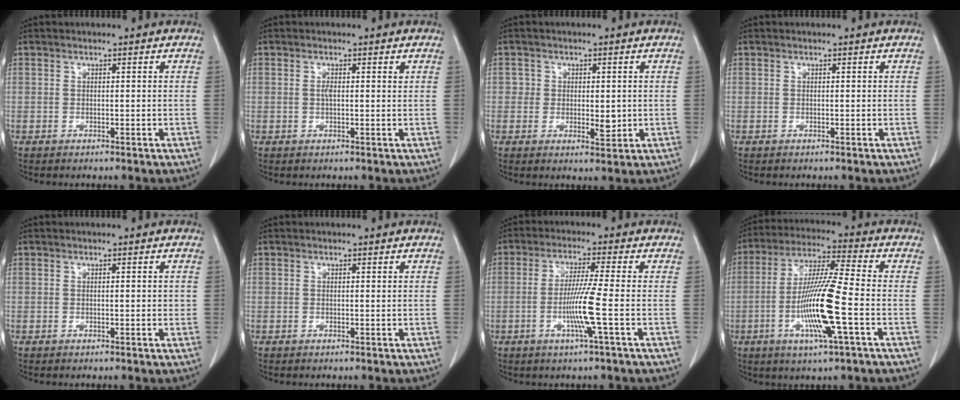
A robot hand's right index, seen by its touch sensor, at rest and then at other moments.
{"total": 1.5, "force": [0.4, 0.4, 1.4], "torque": [-0.028, 0.003, 0.006]}
{"total": 3.4, "force": [0.0, 2.4, 2.4], "torque": [-0.023, -0.002, 0.003]}
{"total": 0.0}
{"total": 0.9, "force": [0.0, 0.3, 0.9], "torque": [-0.010, 0.001, 0.001]}
{"total": 0.0}
{"total": 6.9, "force": [-1.8, -1.4, 6.5], "torque": [-0.126, -0.011, -0.038]}
{"total": 13.4, "force": [-3.6, 0.0, 12.9], "torque": [-0.256, -0.011, -0.073]}